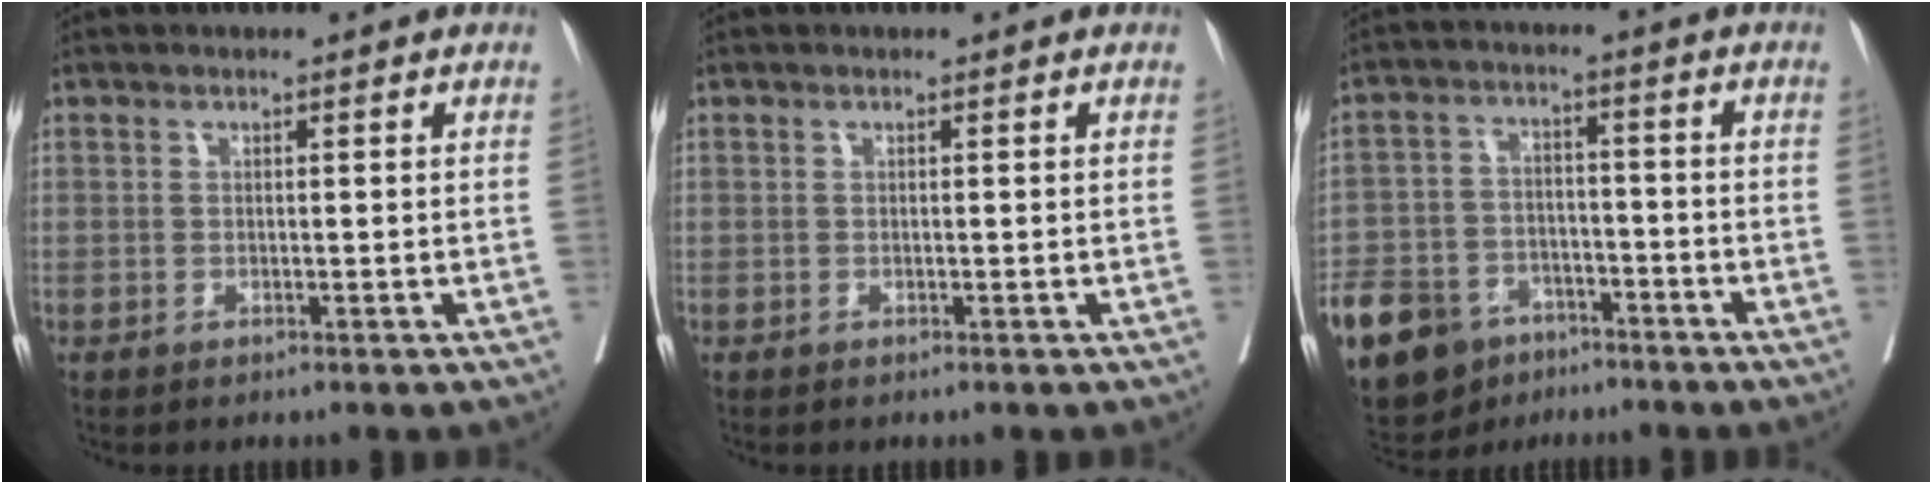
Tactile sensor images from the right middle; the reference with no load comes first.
{"total": 0.0}
{"total": 18.8, "force": [-11.8, 11.8, 8.6], "torque": [-0.231, -0.005, -0.193]}